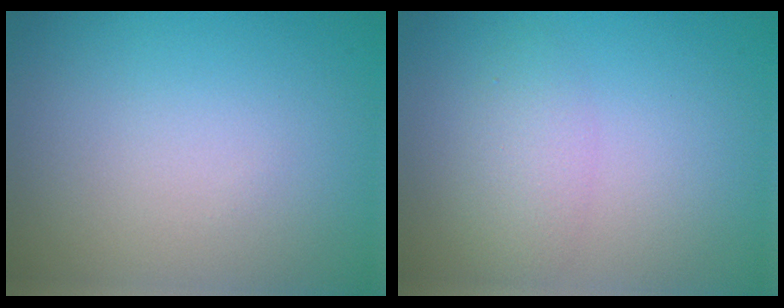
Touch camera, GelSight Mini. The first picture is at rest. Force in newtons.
{"total": 2.3, "press": 2.3, "slide": 0.1}